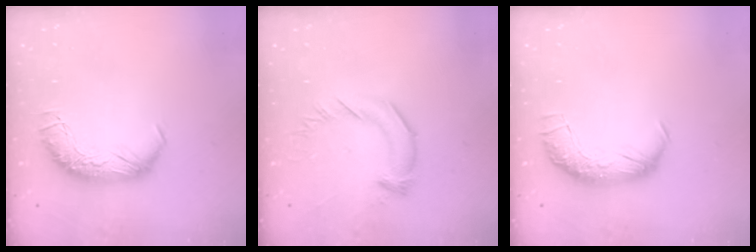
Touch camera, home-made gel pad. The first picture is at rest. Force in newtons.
{"total": 3.0, "press": 3.0, "slide": 0.5}
{"total": 2.4, "press": 1.2, "slide": 2.1}